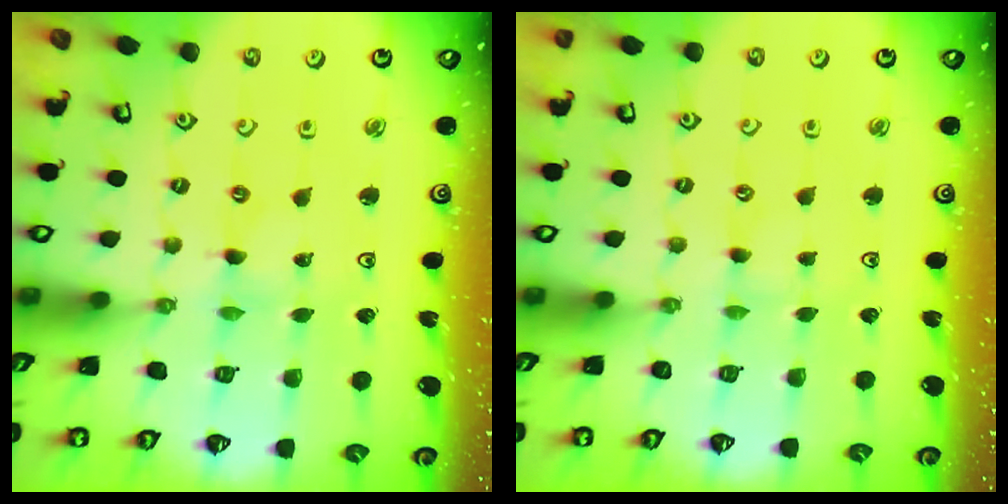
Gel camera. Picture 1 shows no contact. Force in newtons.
{"total": 0.0}